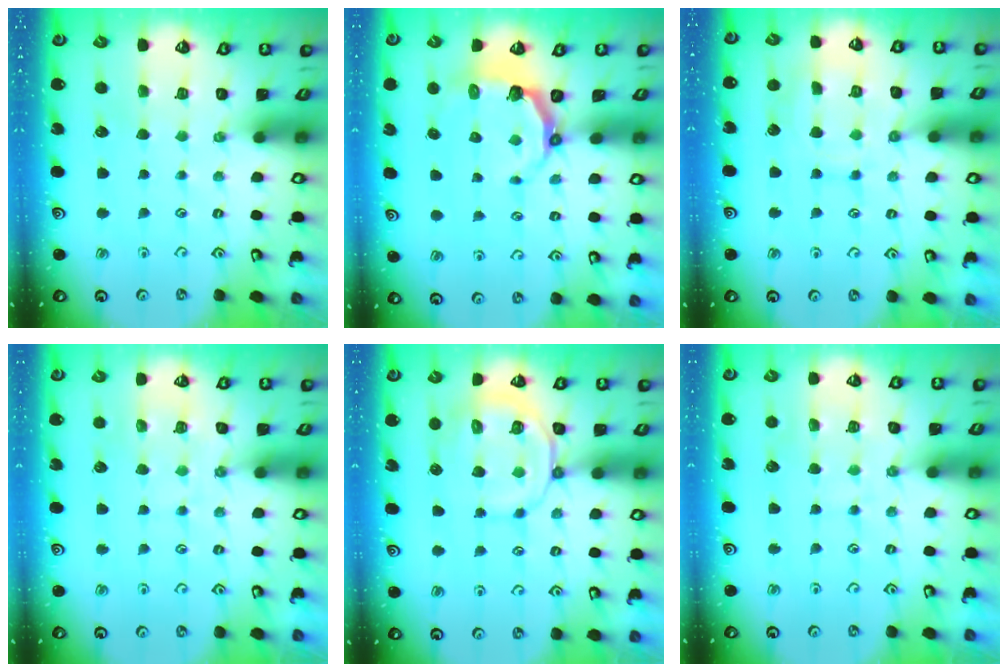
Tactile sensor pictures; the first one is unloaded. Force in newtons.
{"total": 4.3, "press": 2.8, "slide": 3.3}
{"total": 10.5, "press": 10.5, "slide": 0.7}
{"total": 7.3, "press": 7.3, "slide": 0.8}
{"total": 12.1, "press": 12.0, "slide": 1.6}
{"total": 6.5, "press": 6.5, "slide": 0.7}